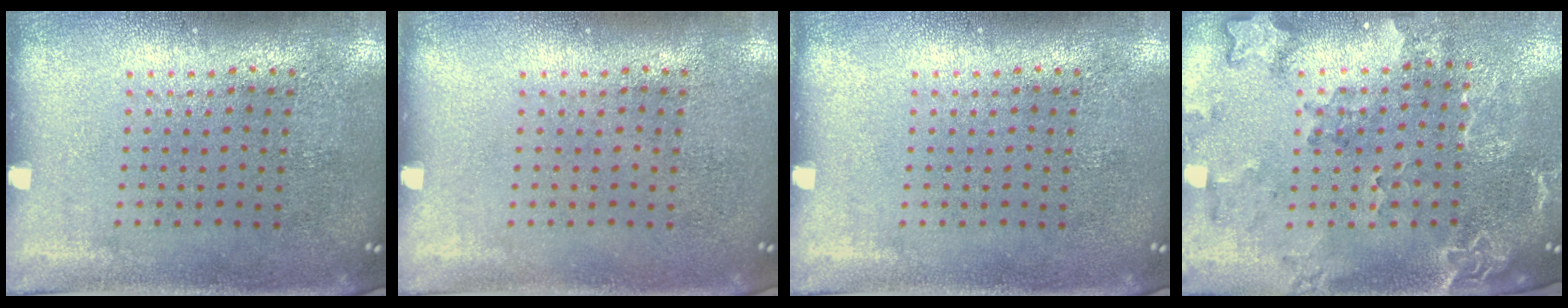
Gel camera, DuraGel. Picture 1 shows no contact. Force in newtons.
{"total": 0.0}
{"total": 0.0}
{"total": 2.0, "press": 1.9, "slide": 0.7}